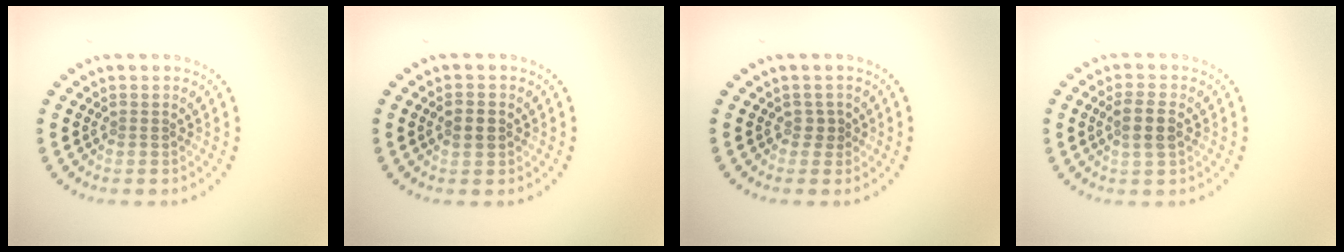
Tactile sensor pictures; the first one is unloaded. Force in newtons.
{"total": 2.3, "press": 2.3, "slide": 0.2}
{"total": 0.9, "press": 0.8, "slide": 0.5}
{"total": 2.6, "press": 2.4, "slide": 0.8}